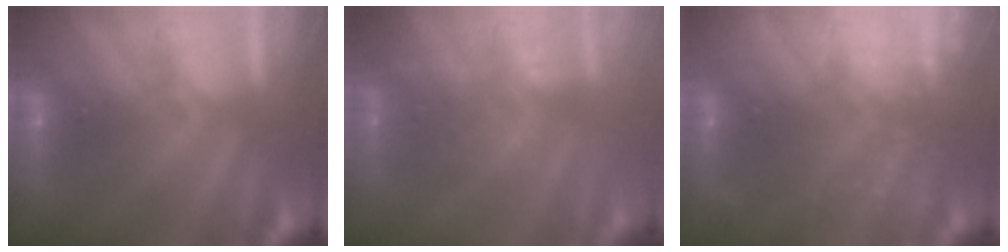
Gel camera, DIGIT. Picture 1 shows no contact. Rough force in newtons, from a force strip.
{"total": 2.2}
{"total": 7.1}